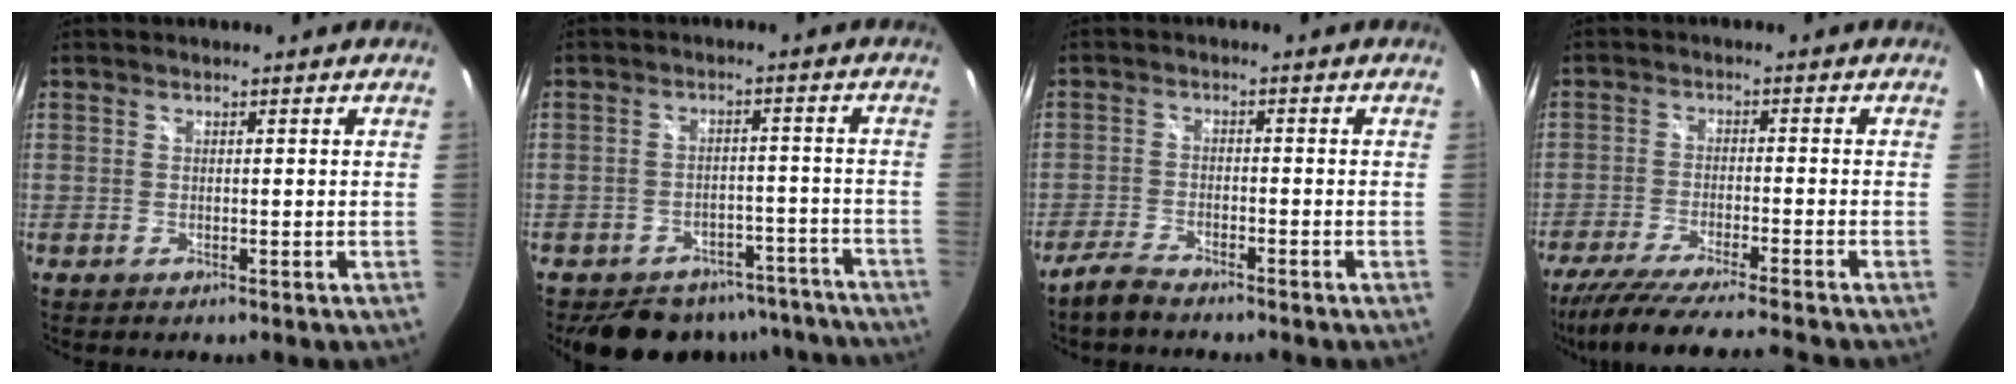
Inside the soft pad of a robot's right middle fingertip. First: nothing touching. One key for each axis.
{"total": 15.5, "fx": -13.0, "fy": 7.1, "fz": 4.4, "tx": -0.094, "ty": 0.026, "tz": -0.153}
{"total": 4.3, "fx": -3.8, "fy": 0.9, "fz": 1.6, "tx": -0.052, "ty": -0.007, "tz": -0.079}
{"total": 14.3, "fx": -12.8, "fy": -0.6, "fz": 6.5, "tx": -0.136, "ty": -0.030, "tz": -0.214}